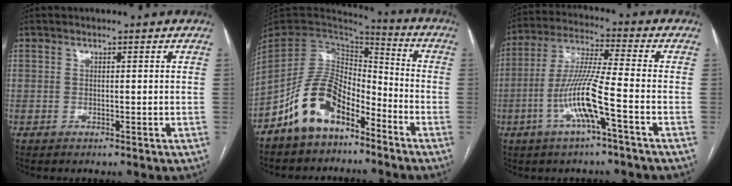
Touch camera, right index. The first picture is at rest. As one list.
[{"total": 11.6, "force": [-7.2, 6.1, 6.8], "torque": [-0.141, 0.025, -0.138]}, {"total": 10.7, "force": [-3.8, 0.0, 10.0], "torque": [-0.205, 0.003, -0.076]}]